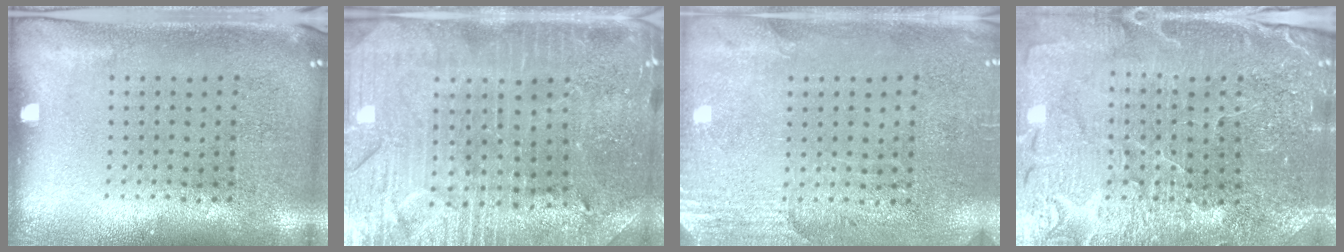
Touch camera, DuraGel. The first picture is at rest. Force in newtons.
{"total": 3.3, "press": 3.2, "slide": 0.5}
{"total": 2.7, "press": 2.3, "slide": 1.4}
{"total": 3.4, "press": 3.4, "slide": 0.3}